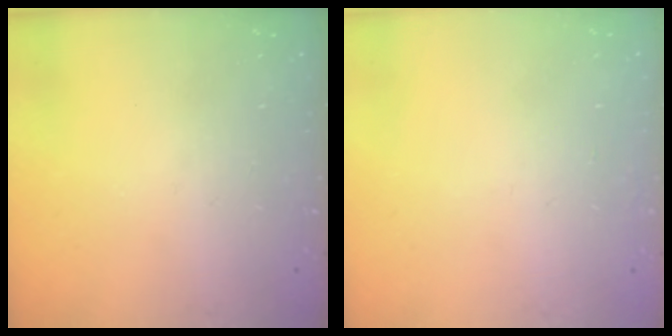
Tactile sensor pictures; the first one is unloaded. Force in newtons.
{"total": 0.9, "press": 0.9, "slide": 0.0}